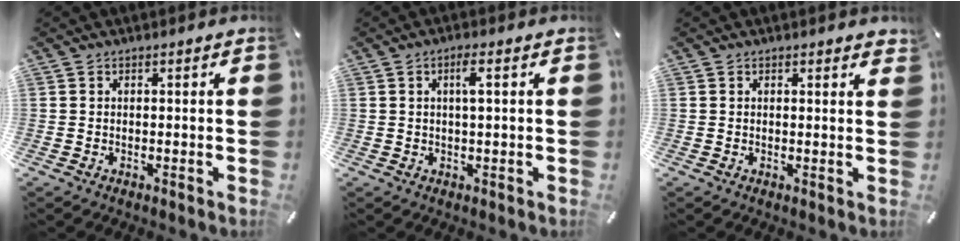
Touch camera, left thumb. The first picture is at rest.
{"total": 3.7, "force": [1.0, 0.8, 3.4], "torque": [-0.060, 0.002, 0.012]}
{"total": 0.8, "force": [0.6, 0.2, 0.3], "torque": [0.001, -0.003, 0.010]}